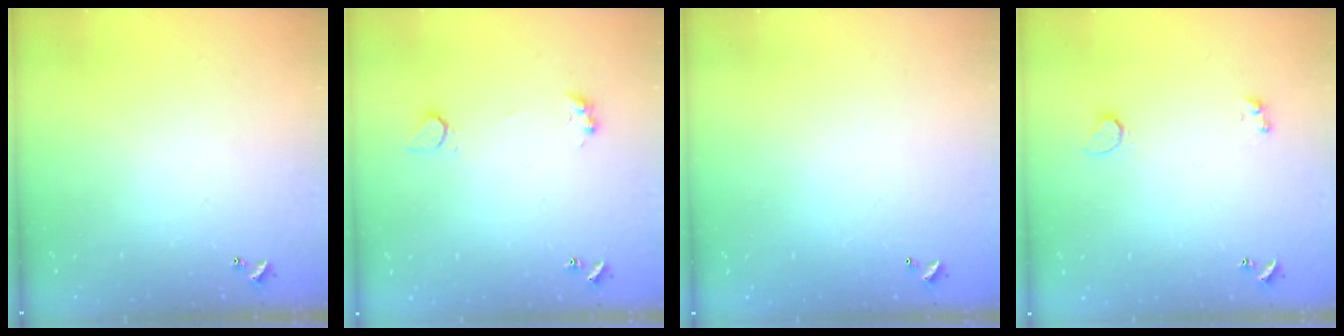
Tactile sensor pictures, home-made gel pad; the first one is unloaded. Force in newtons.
{"total": 2.5, "press": 2.3, "slide": 1.1}
{"total": 2.9, "press": 2.9, "slide": 0.1}
{"total": 2.9, "press": 2.4, "slide": 1.6}